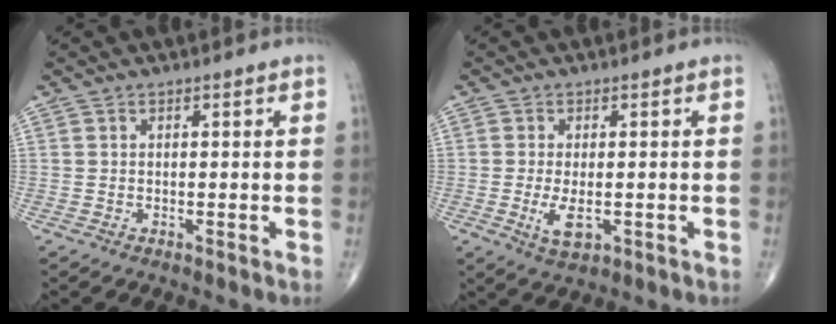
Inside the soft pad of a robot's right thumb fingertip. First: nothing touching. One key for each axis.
{"total": 4.6, "fx": -1.1, "fy": 2.1, "fz": 4.0, "tx": -0.076, "ty": -0.010, "tz": -0.015}